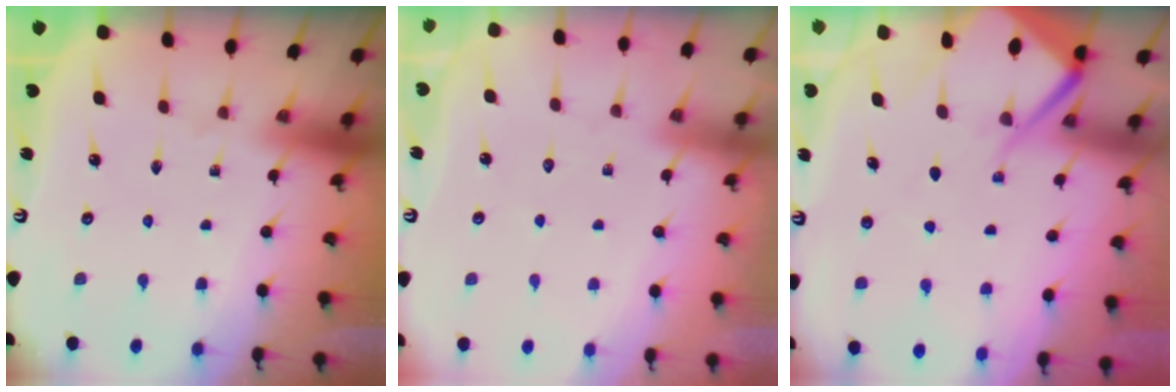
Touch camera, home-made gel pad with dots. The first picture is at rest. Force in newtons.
{"total": 3.2, "press": 3.1, "slide": 0.4}
{"total": 8.6, "press": 8.5, "slide": 0.9}